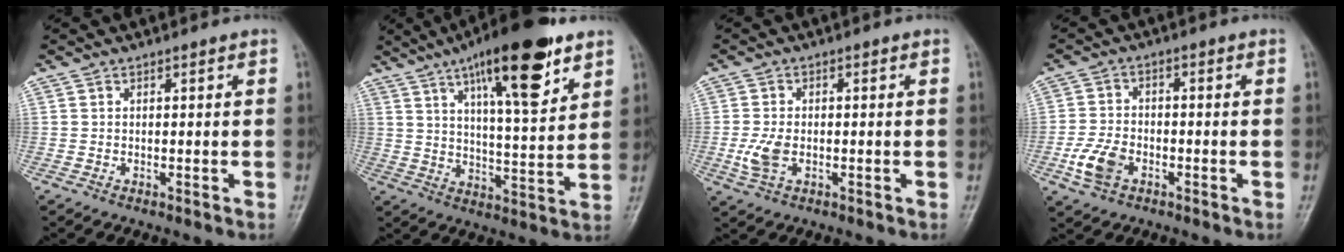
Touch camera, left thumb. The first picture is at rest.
{"total": 18.7, "force": [10.4, 5.0, 14.7], "torque": [-0.205, -0.039, 0.163]}
{"total": 4.7, "force": [-1.0, 2.8, 3.6], "torque": [-0.081, 0.001, -0.019]}
{"total": 6.6, "force": [-2.8, 4.3, 4.1], "torque": [-0.081, 0.010, -0.055]}